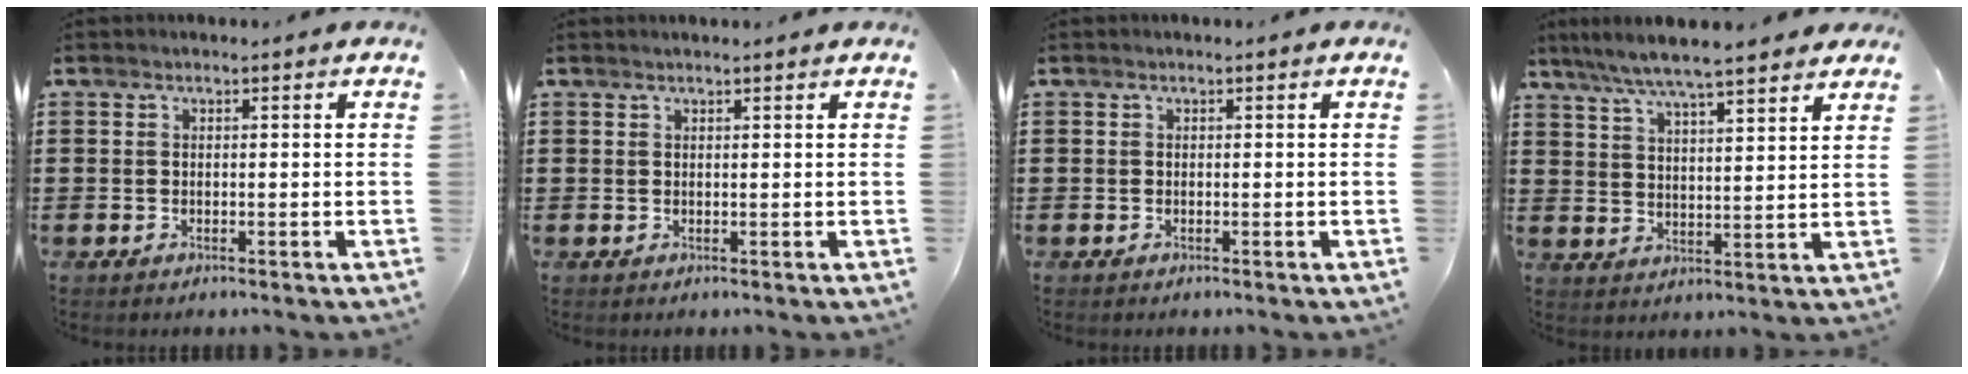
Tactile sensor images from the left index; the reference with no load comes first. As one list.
[{"total": 0.5, "force": [0.5, 0.0, 0.3], "torque": [-0.005, -0.002, 0.009]}, {"total": 0.0}, {"total": 6.3, "force": [5.6, 0.3, 2.9], "torque": [-0.078, -0.022, 0.097]}]